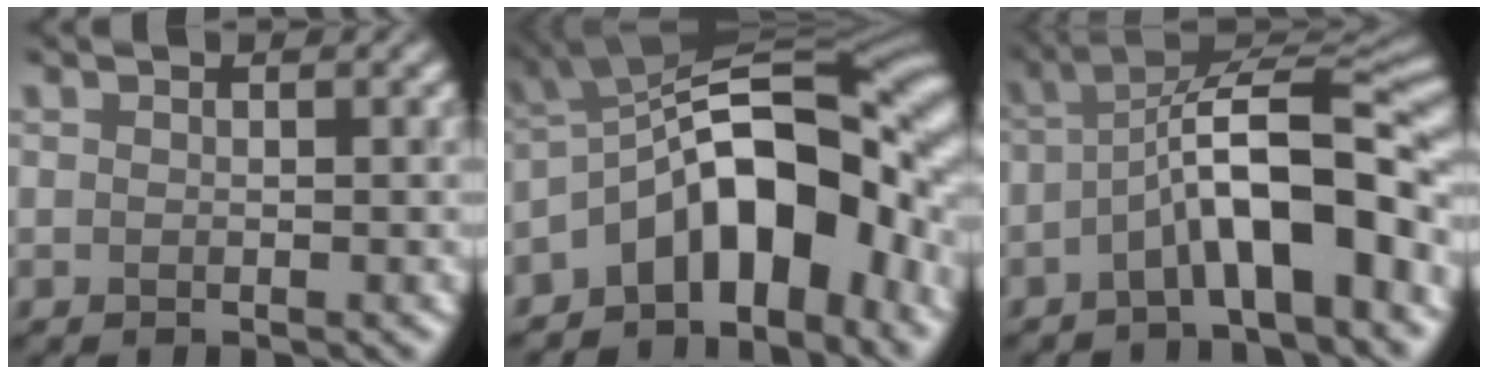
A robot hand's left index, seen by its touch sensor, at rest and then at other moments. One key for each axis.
{"total": 11.9, "fx": -4.4, "fy": 5.6, "fz": 9.5, "tx": -0.130, "ty": 0.022, "tz": -0.085}
{"total": 9.4, "fx": -3.1, "fy": 3.1, "fz": 8.3, "tx": -0.126, "ty": 0.024, "tz": -0.058}